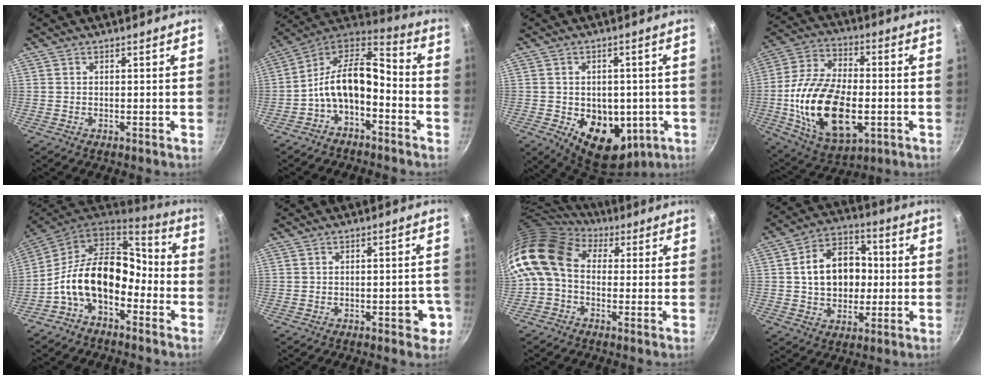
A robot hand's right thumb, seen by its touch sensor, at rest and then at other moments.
{"total": 14.4, "force": [-4.1, 8.0, 11.2], "torque": [-0.197, 0.066, -0.088]}
{"total": 14.6, "force": [-3.4, 10.4, 9.7], "torque": [-0.101, -0.009, -0.027]}
{"total": 23.0, "force": [-3.9, 12.9, 18.6], "torque": [-0.342, 0.016, -0.062]}
{"total": 16.2, "force": [-4.8, 10.2, 11.6], "torque": [-0.170, 0.065, -0.107]}
{"total": 5.4, "force": [-2.3, 2.4, 4.3], "torque": [-0.032, 0.020, -0.027]}
{"total": 12.1, "force": [0.8, 9.0, 8.1], "torque": [-0.151, 0.024, -0.010]}
{"total": 14.4, "force": [0.7, 10.9, 9.3], "torque": [-0.118, 0.027, 0.005]}